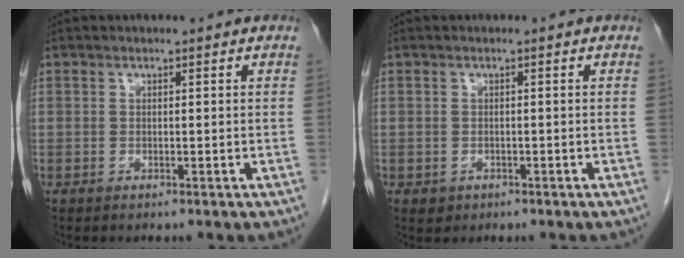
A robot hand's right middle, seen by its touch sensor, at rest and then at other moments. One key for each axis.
{"total": 1.2, "fx": -0.5, "fy": 1.1, "fz": 0.2, "tx": -0.002, "ty": 0.004, "tz": -0.002}